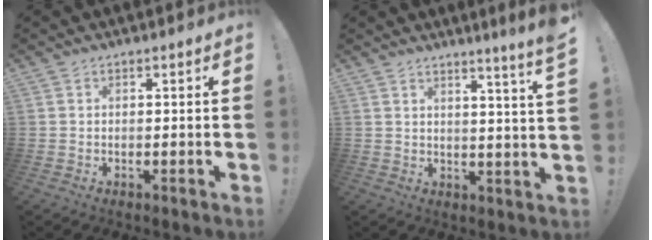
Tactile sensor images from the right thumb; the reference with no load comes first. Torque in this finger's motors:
{"motor_torque": [-0.03, -0.03, 0.23, 0.23, 0.00]}